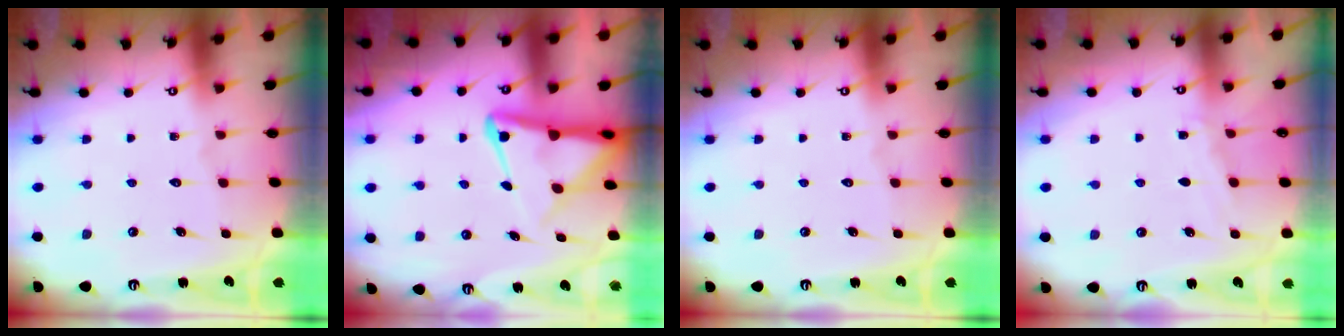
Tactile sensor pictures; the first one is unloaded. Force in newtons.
{"total": 8.3, "press": 8.3, "slide": 0.9}
{"total": 0.0}
{"total": 3.4, "press": 3.4, "slide": 0.5}